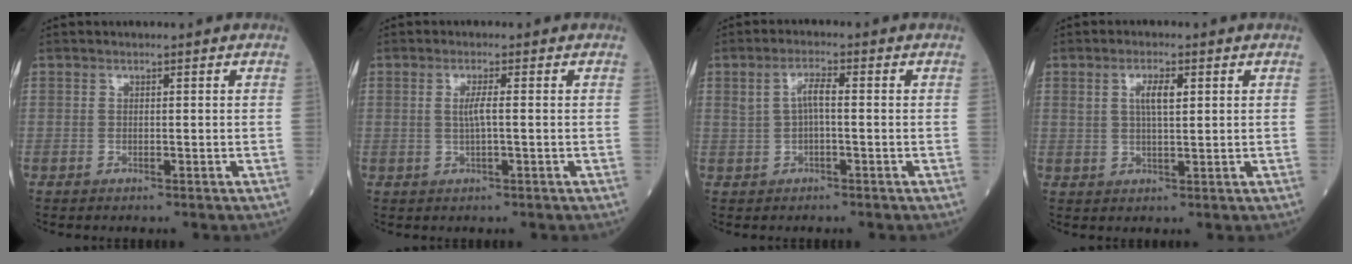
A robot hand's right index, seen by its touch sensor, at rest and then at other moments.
{"total": 2.4, "force": [0.1, 0.0, 2.4], "torque": [-0.048, 0.000, 0.002]}
{"total": 3.6, "force": [0.6, 1.1, 3.4], "torque": [-0.071, 0.017, 0.013]}
{"total": 4.1, "force": [1.4, 1.1, 3.7], "torque": [-0.070, 0.004, 0.026]}